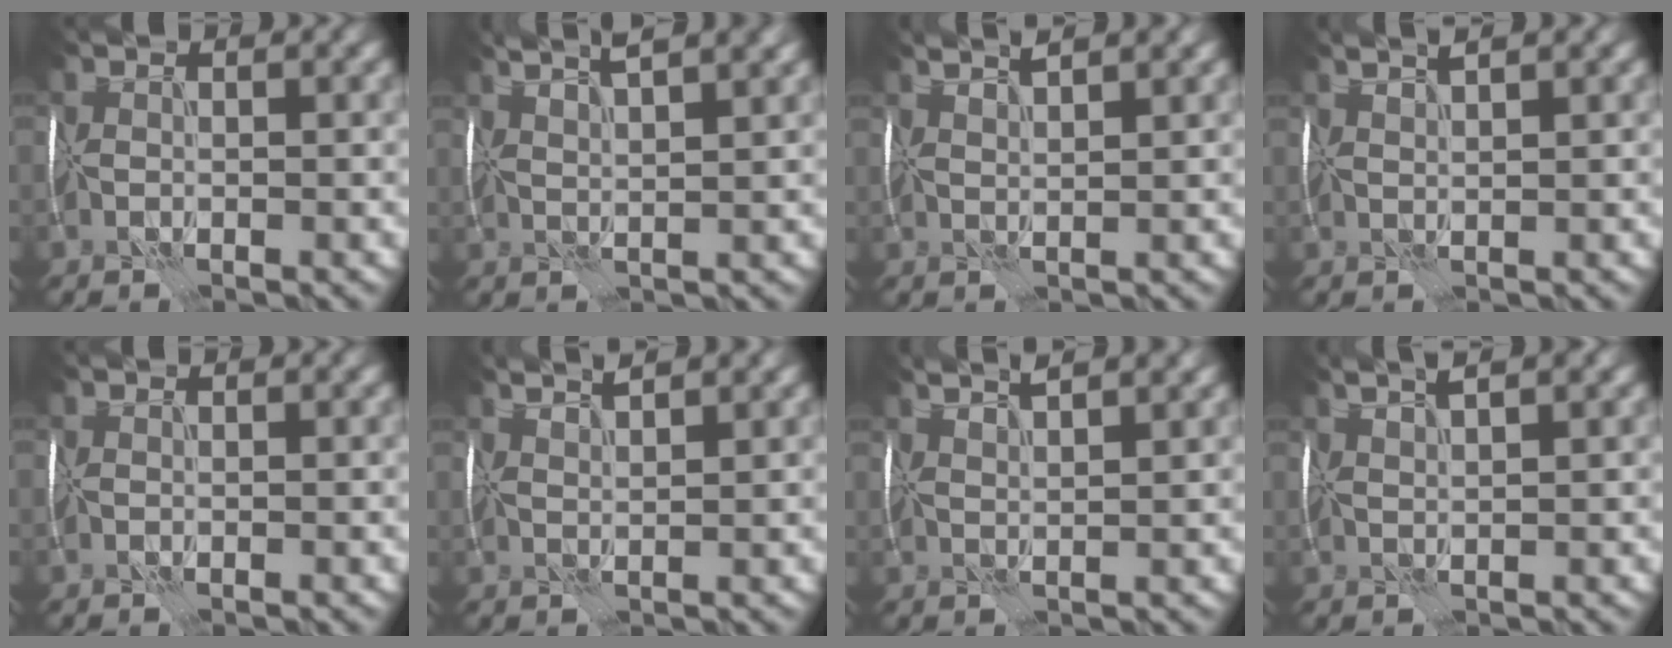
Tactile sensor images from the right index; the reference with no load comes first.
{"total": 6.7, "force": [4.9, 1.8, 4.2], "torque": [-0.044, 0.039, 0.058]}
{"total": 3.4, "force": [2.9, 0.4, 1.7], "torque": [-0.022, 0.021, 0.035]}
{"total": 2.4, "force": [2.0, 0.0, 1.3], "torque": [-0.018, 0.013, 0.036]}
{"total": 0.0}
{"total": 3.1, "force": [2.8, 0.2, 1.4], "torque": [-0.018, 0.020, 0.036]}
{"total": 4.7, "force": [3.7, 1.0, 2.6], "torque": [-0.028, 0.030, 0.042]}
{"total": 3.4, "force": [2.6, 0.4, 2.2], "torque": [-0.031, 0.022, 0.036]}